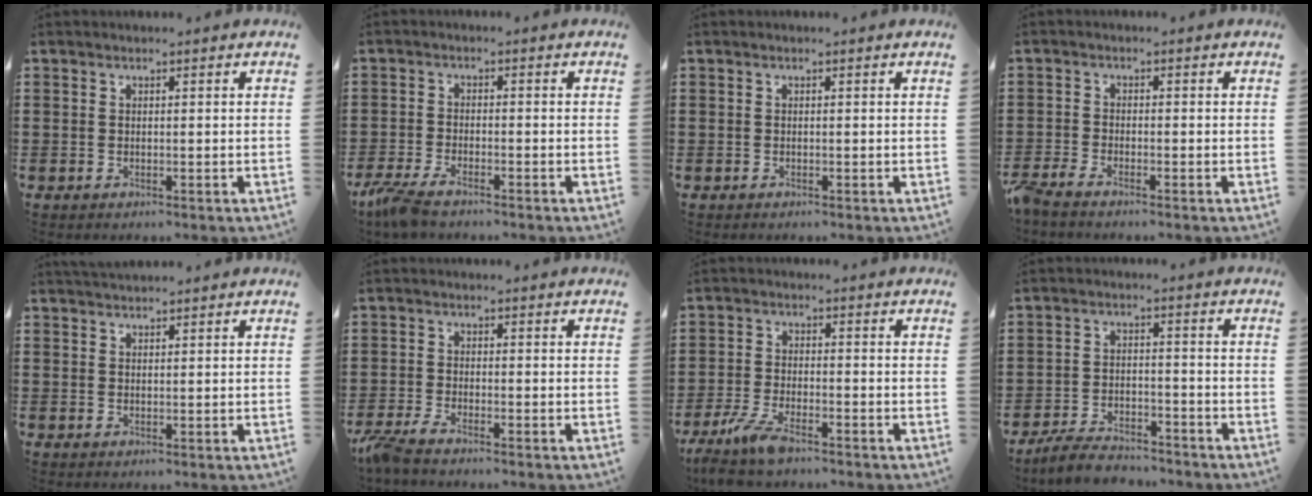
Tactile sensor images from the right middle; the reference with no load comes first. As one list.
[{"total": 3.9, "force": [-3.1, 0.6, 2.2], "torque": [-0.065, -0.011, -0.067]}, {"total": 0.0}, {"total": 1.9, "force": [-1.7, 0.2, 0.9], "torque": [-0.031, -0.003, -0.038]}, {"total": 1.4, "force": [1.4, 0.4, 0.2], "torque": [-0.007, 0.002, 0.026]}, {"total": 2.9, "force": [-2.6, 0.1, 1.4], "torque": [-0.054, -0.010, -0.060]}, {"total": 5.3, "force": [-4.1, 1.1, 3.2], "torque": [-0.086, -0.011, -0.084]}, {"total": 5.1, "force": [-4.8, 0.9, 1.5], "torque": [-0.032, 0.005, -0.094]}]